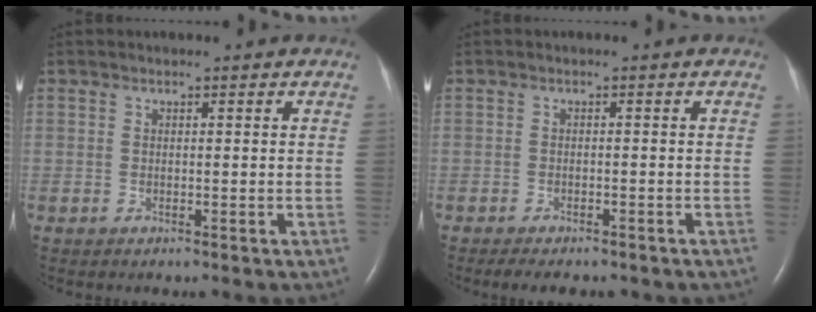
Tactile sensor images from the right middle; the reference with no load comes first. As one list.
[{"total": 6.2, "force": [-5.1, 2.0, 2.9], "torque": [-0.037, -0.007, -0.060]}]